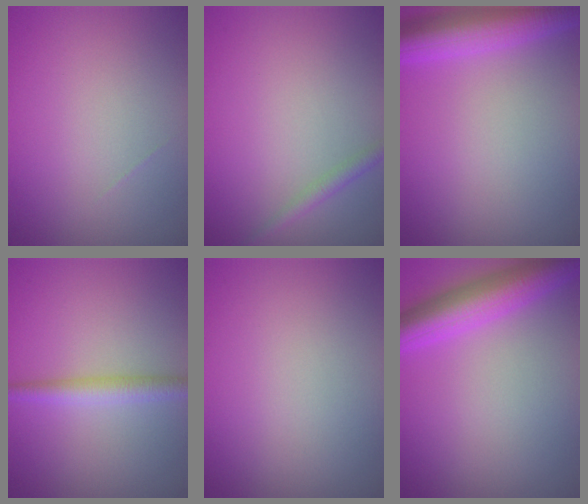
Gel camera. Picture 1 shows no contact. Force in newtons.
{"total": 1.3, "press": 1.3, "slide": 0.1}
{"total": 6.6, "press": 6.6, "slide": 0.3}
{"total": 2.5, "press": 2.5, "slide": 0.0}
{"total": 0.0}
{"total": 6.1, "press": 6.1, "slide": 0.3}